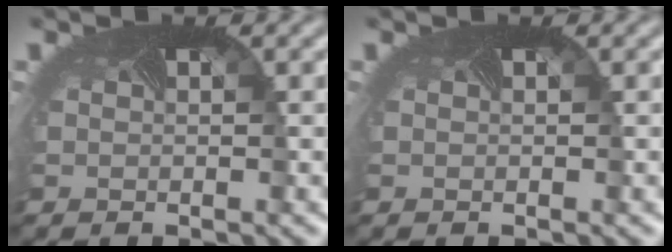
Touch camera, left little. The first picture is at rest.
{"total": 0.0}